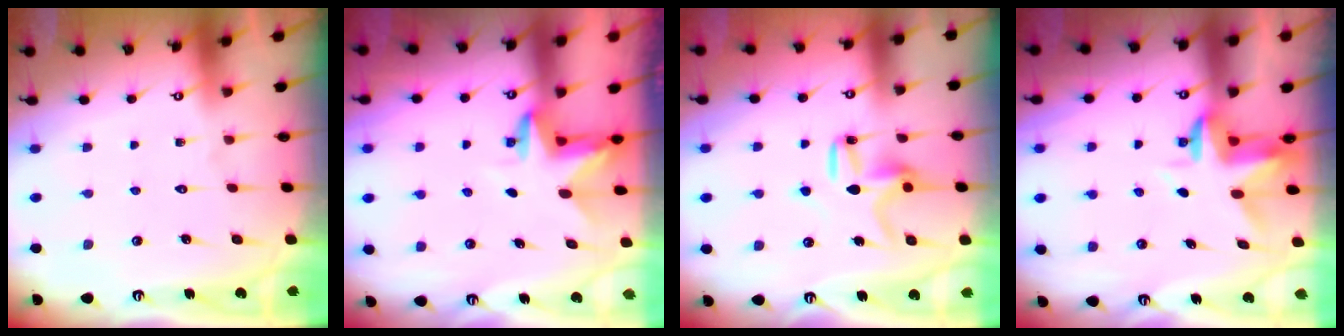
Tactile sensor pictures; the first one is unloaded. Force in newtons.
{"total": 3.4, "press": 3.4, "slide": 0.1}
{"total": 10.1, "press": 10.1, "slide": 0.3}
{"total": 3.1, "press": 3.1, "slide": 0.4}